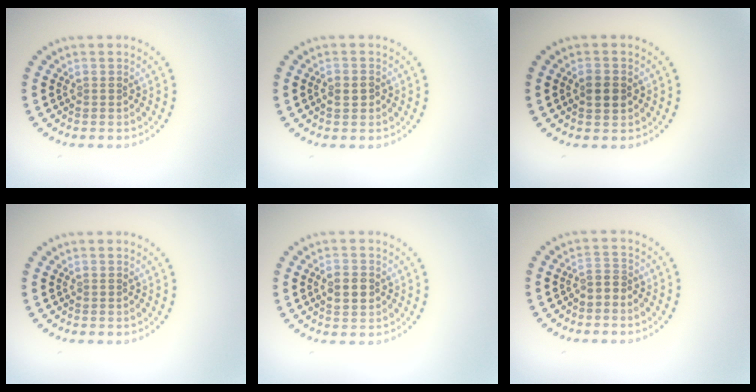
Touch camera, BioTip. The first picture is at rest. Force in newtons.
{"total": 1.5, "press": 1.5, "slide": 0.4}
{"total": 2.3, "press": 2.3, "slide": 0.0}
{"total": 0.0}
{"total": 2.6, "press": 2.6, "slide": 0.0}
{"total": 1.6, "press": 1.3, "slide": 0.9}